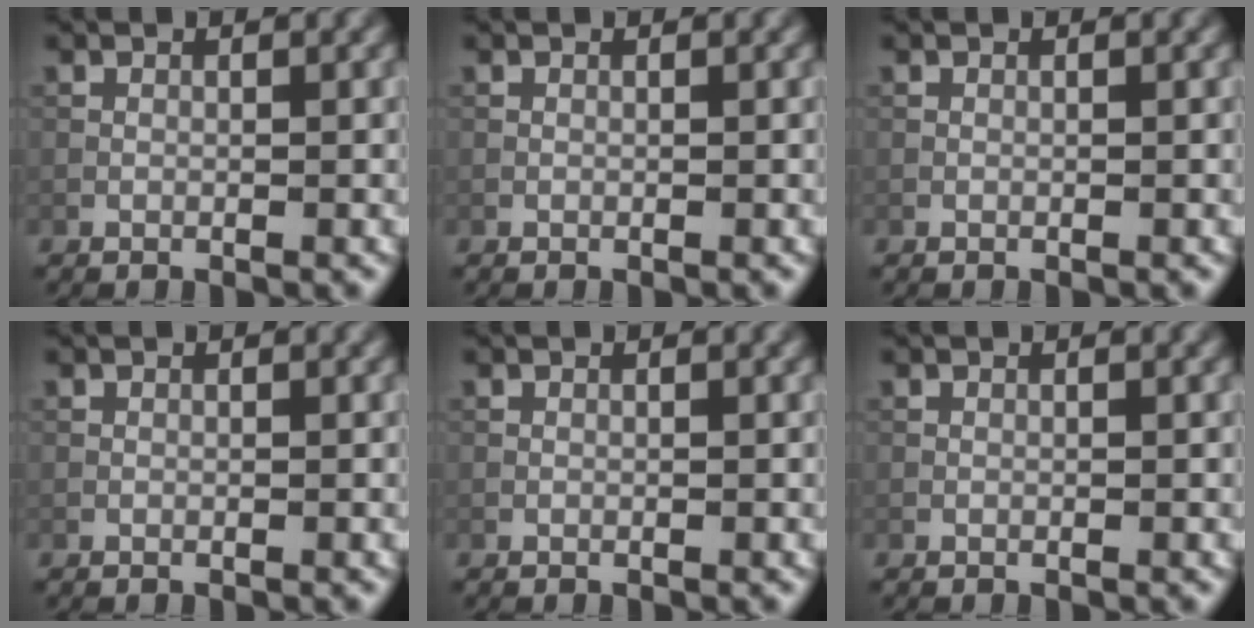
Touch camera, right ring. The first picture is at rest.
{"total": 0.0}
{"total": 0.0}
{"total": 0.0}
{"total": 0.0}
{"total": 0.0}